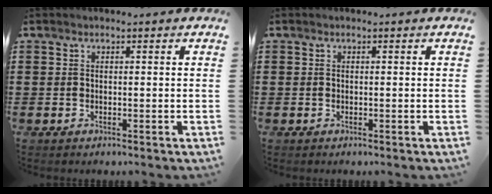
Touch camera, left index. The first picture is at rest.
{"total": 0.0}